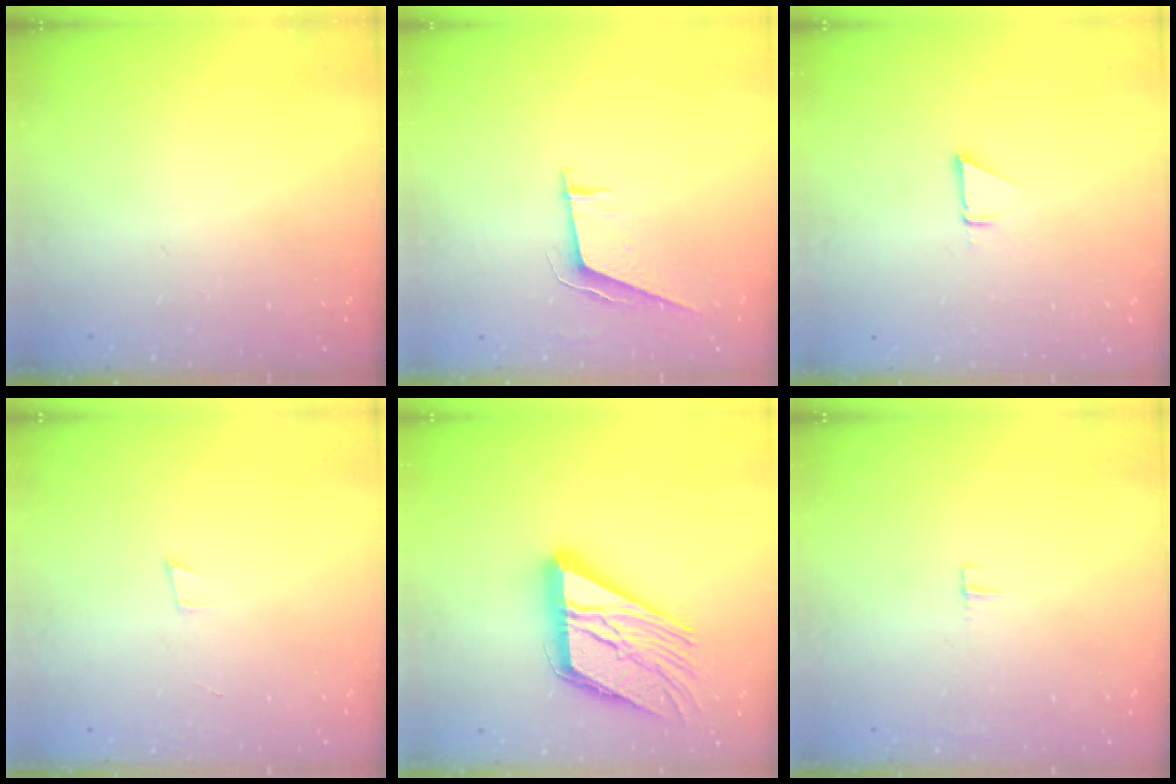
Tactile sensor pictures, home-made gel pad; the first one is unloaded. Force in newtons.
{"total": 6.6, "press": 6.2, "slide": 2.4}
{"total": 1.5, "press": 1.5, "slide": 0.0}
{"total": 3.3, "press": 1.9, "slide": 2.7}
{"total": 19.0, "press": 18.9, "slide": 1.9}
{"total": 3.1, "press": 3.1, "slide": 0.2}